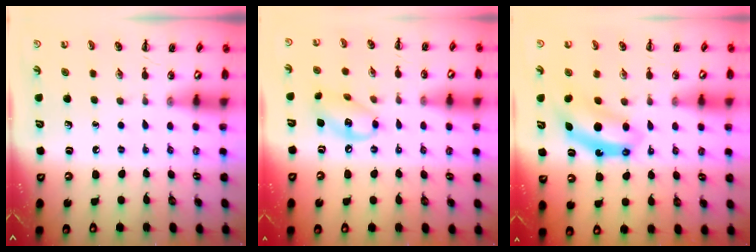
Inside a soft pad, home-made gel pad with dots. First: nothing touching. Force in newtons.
{"total": 10.9, "press": 10.7, "slide": 2.1}
{"total": 7.1, "press": 7.1, "slide": 0.6}